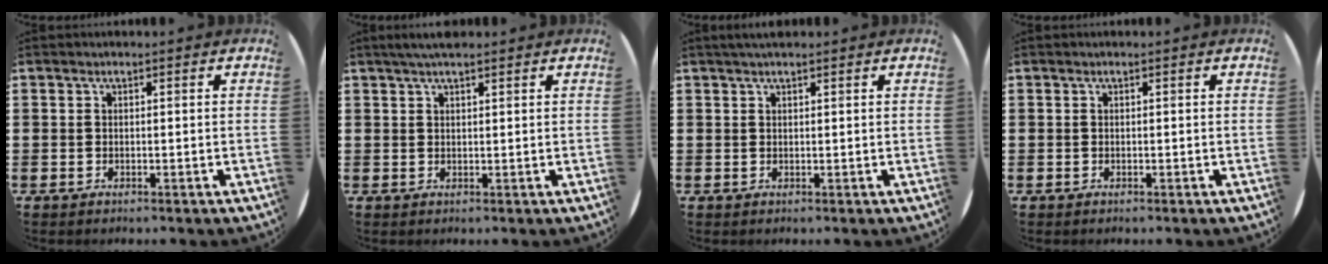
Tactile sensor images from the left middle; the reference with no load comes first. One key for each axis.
{"total": 2.2, "fx": 1.8, "fy": 0.3, "fz": 1.2, "tx": -0.026, "ty": 0.005, "tz": 0.033}
{"total": 1.2, "fx": 1.0, "fy": 0.1, "fz": 0.5, "tx": -0.010, "ty": 0.004, "tz": 0.018}
{"total": 0.0}